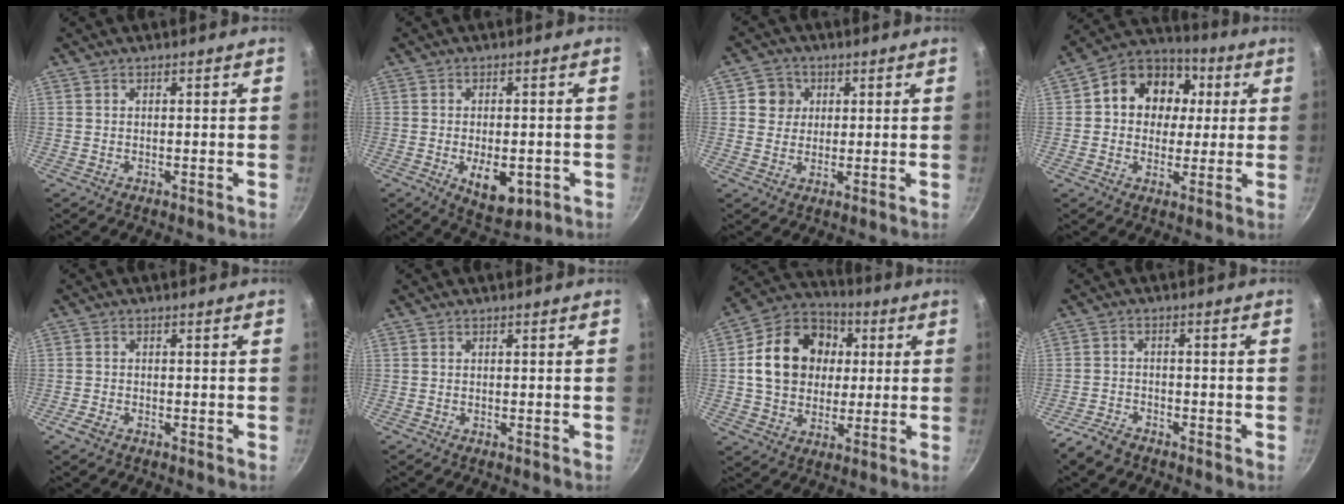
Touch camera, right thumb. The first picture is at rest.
{"total": 8.8, "force": [-2.5, 4.7, 7.0], "torque": [-0.078, -0.002, -0.023]}
{"total": 4.9, "force": [1.3, 4.7, 1.0], "torque": [0.022, 0.002, 0.013]}
{"total": 14.8, "force": [2.6, 12.3, 7.8], "torque": [-0.095, 0.022, 0.024]}
{"total": 2.3, "force": [-1.4, 1.2, 1.4], "torque": [-0.030, 0.008, -0.028]}
{"total": 0.0}
{"total": 17.5, "force": [2.6, 14.1, 10.0], "torque": [-0.143, 0.024, 0.038]}
{"total": 4.7, "force": [-3.7, 2.2, 1.9], "torque": [-0.042, 0.028, -0.071]}